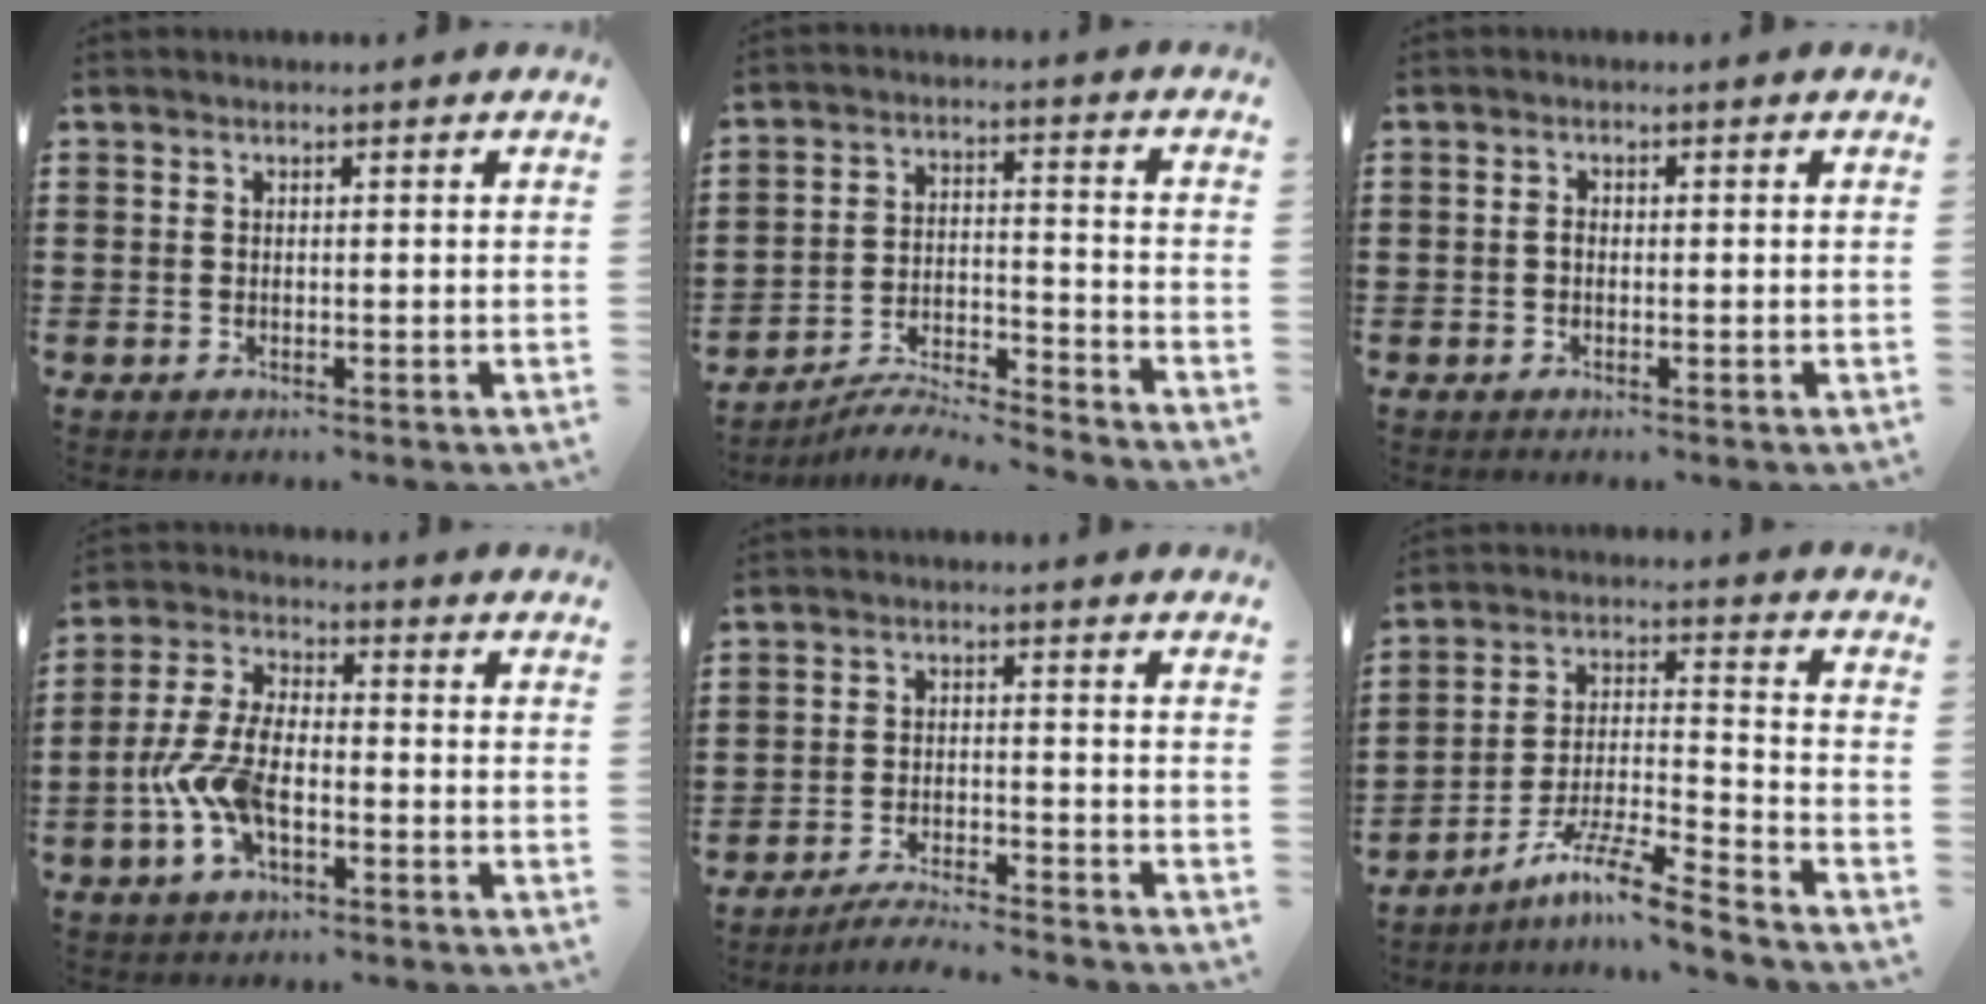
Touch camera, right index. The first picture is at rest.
{"total": 5.8, "force": [-5.6, 0.2, 1.5], "torque": [-0.036, -0.001, -0.113]}
{"total": 1.1, "force": [-0.4, 0.6, 0.8], "torque": [-0.018, 0.000, -0.007]}
{"total": 9.2, "force": [-2.8, 4.6, 7.5], "torque": [-0.182, -0.005, -0.057]}
{"total": 4.1, "force": [-4.0, -0.1, 0.9], "torque": [-0.018, 0.002, -0.080]}
{"total": 9.9, "force": [-8.3, 0.3, 5.5], "torque": [-0.105, 0.005, -0.164]}